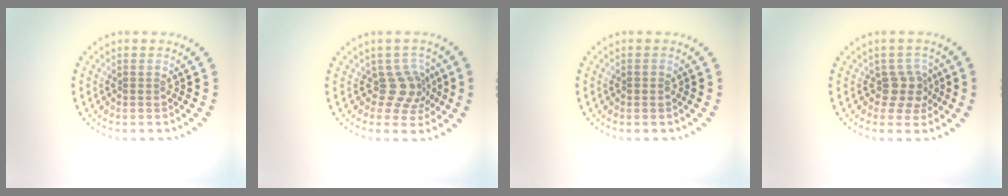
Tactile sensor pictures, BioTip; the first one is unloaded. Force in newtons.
{"total": 2.9, "press": 2.1, "slide": 2.0}
{"total": 0.6, "press": 0.5, "slide": 0.2}
{"total": 2.4, "press": 1.8, "slide": 1.5}